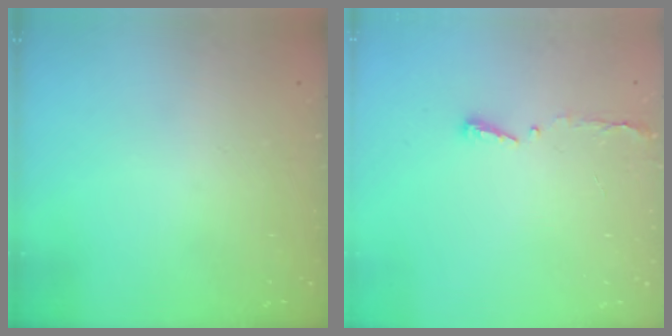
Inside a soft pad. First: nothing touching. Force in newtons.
{"total": 3.7, "press": 3.7, "slide": 0.6}